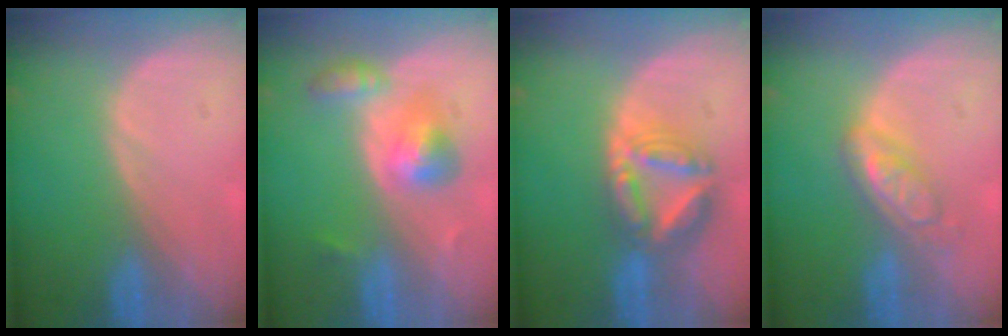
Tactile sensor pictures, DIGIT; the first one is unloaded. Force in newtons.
{"total": 5.4, "press": 5.3, "slide": 1.4}
{"total": 8.2, "press": 7.2, "slide": 4.0}
{"total": 5.6, "press": 4.9, "slide": 2.8}